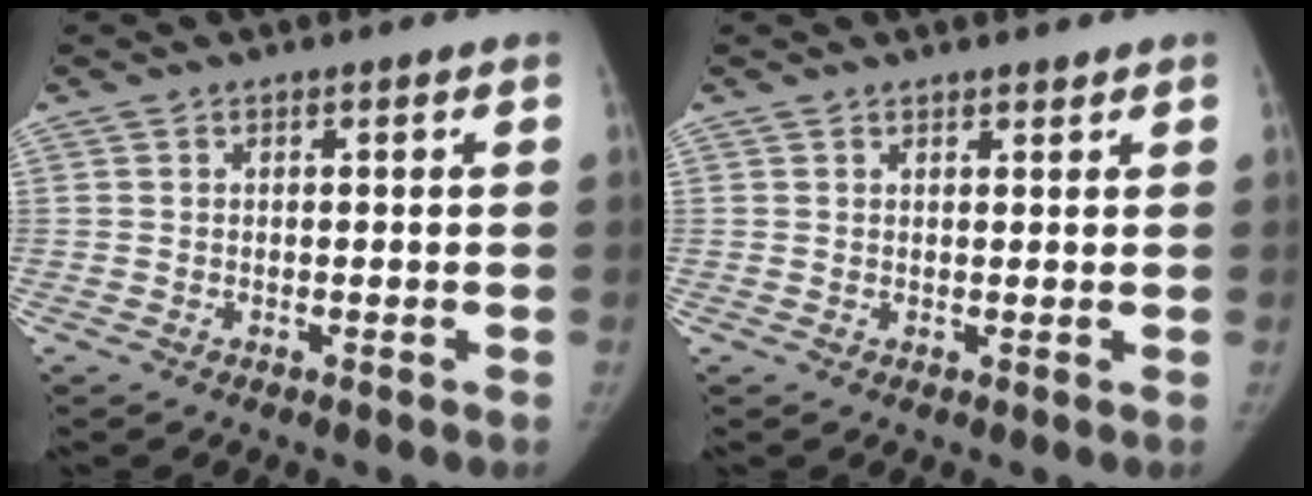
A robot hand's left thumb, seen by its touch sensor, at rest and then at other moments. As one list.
[{"total": 1.1, "force": [1.0, 0.3, 0.3], "torque": [0.002, -0.008, 0.017]}]